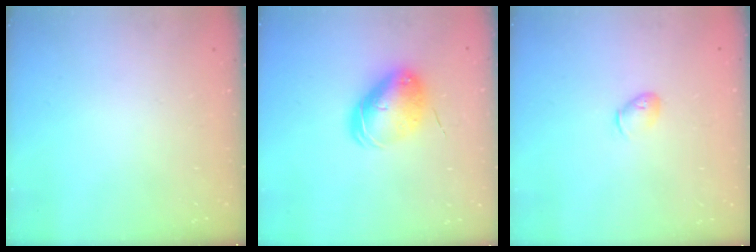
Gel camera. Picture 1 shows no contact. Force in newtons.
{"total": 9.1, "press": 9.0, "slide": 1.5}
{"total": 5.5, "press": 5.4, "slide": 1.1}